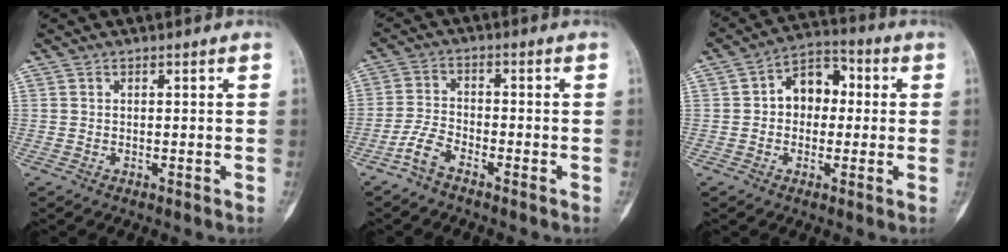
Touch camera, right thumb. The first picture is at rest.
{"total": 4.2, "force": [-3.2, 1.6, 2.3], "torque": [-0.054, 0.020, -0.071]}
{"total": 8.8, "force": [0.7, 6.5, 5.9], "torque": [-0.055, 0.028, -0.001]}